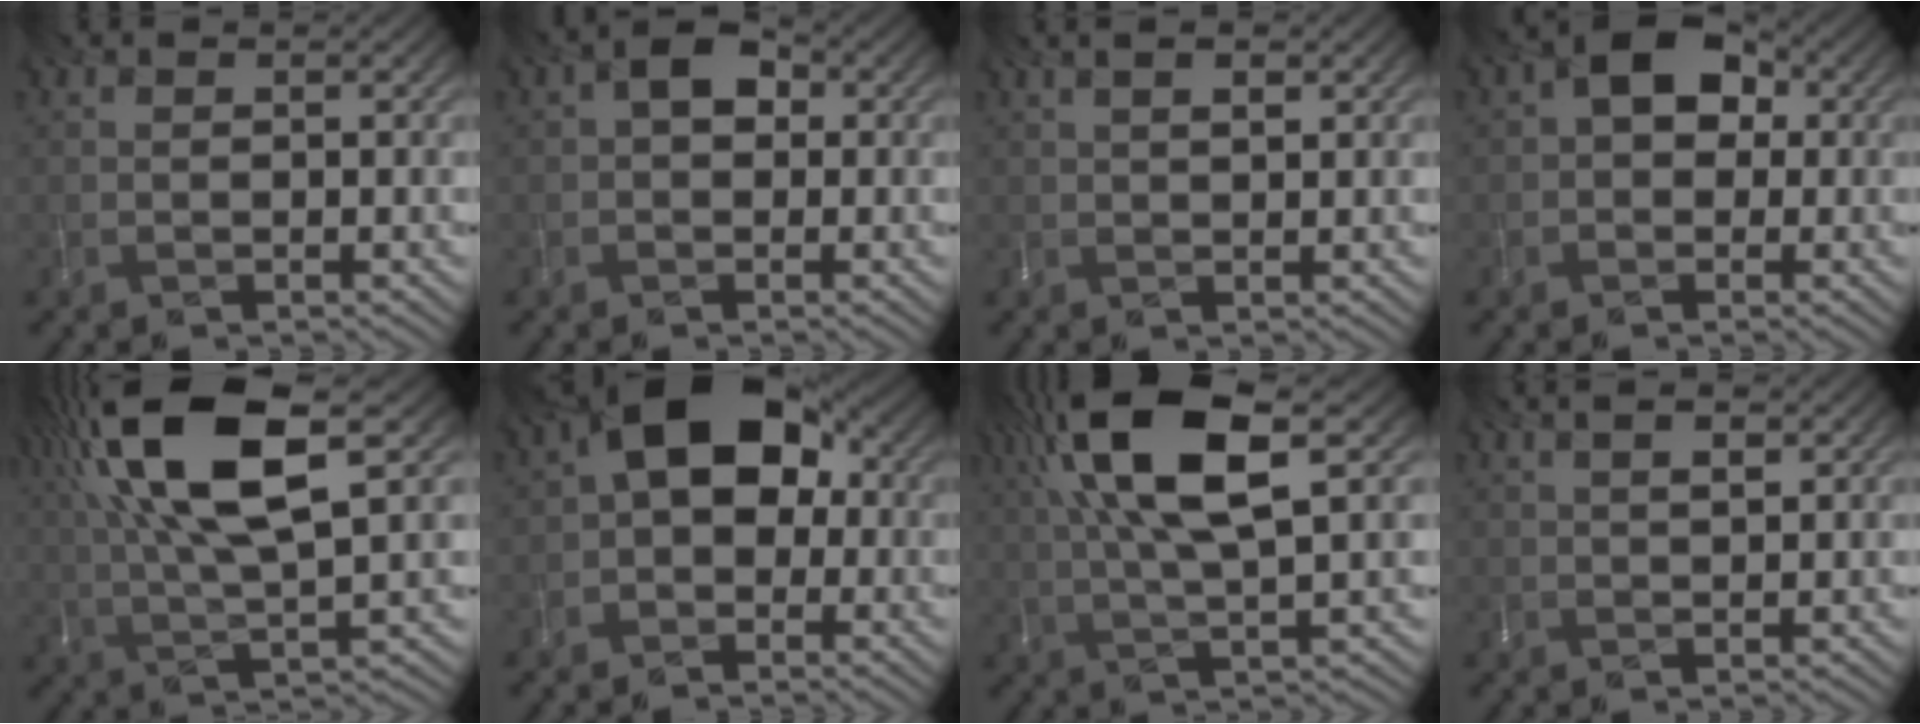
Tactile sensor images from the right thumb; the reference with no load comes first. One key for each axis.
{"total": 3.5, "fx": 0.4, "fy": 2.4, "fz": 2.5, "tx": -0.041, "ty": 0.012, "tz": 0.000}
{"total": 2.2, "fx": 1.3, "fy": 0.6, "fz": 1.7, "tx": -0.035, "ty": 0.001, "tz": 0.031}
{"total": 6.4, "fx": 1.0, "fy": 4.6, "fz": 4.3, "tx": -0.060, "ty": 0.018, "tz": -0.002}
{"total": 15.5, "fx": 6.3, "fy": 4.7, "fz": 13.3, "tx": -0.294, "ty": 0.024, "tz": 0.115}
{"total": 10.2, "fx": 0.7, "fy": 6.3, "fz": 7.9, "tx": -0.131, "ty": 0.025, "tz": -0.002}
{"total": 13.4, "fx": 5.1, "fy": 3.9, "fz": 11.8, "tx": -0.250, "ty": 0.019, "tz": 0.096}
{"total": 2.6, "fx": 1.5, "fy": 0.7, "fz": 2.0, "tx": -0.041, "ty": 0.002, "tz": 0.033}